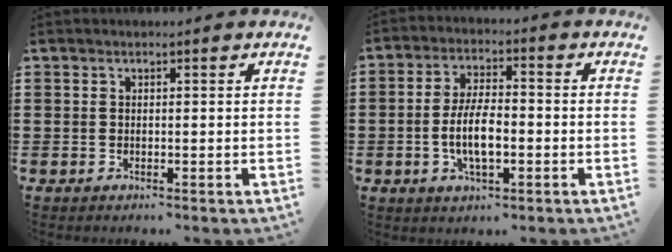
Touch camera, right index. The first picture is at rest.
{"total": 7.1, "force": [-1.4, 2.8, 6.3], "torque": [-0.136, 0.000, -0.032]}